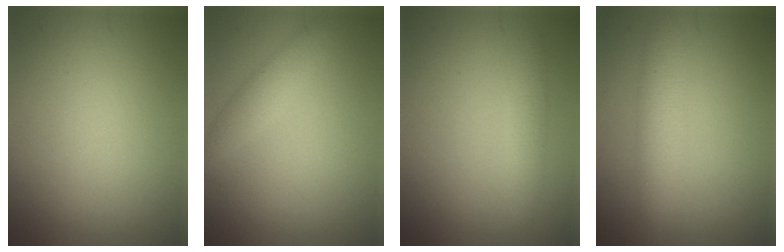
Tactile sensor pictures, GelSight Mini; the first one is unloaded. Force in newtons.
{"total": 2.1, "press": 2.0, "slide": 0.2}
{"total": 1.9, "press": 1.9, "slide": 0.0}
{"total": 2.9, "press": 2.9, "slide": 0.1}